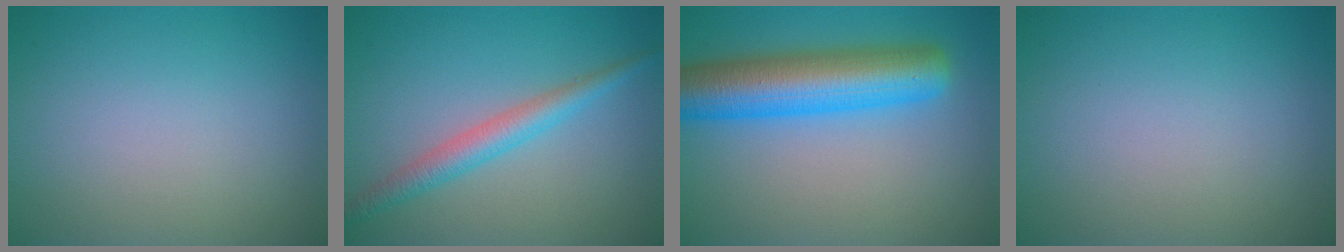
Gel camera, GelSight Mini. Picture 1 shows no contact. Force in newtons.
{"total": 3.0, "press": 3.0, "slide": 0.0}
{"total": 8.8, "press": 8.8, "slide": 0.2}
{"total": 0.0}